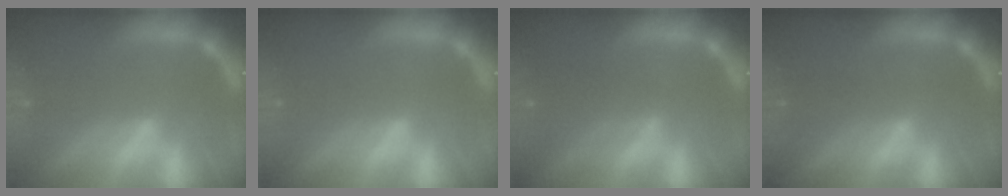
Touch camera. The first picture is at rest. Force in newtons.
{"total": 0.0}
{"total": 3.0}
{"total": 1.4}